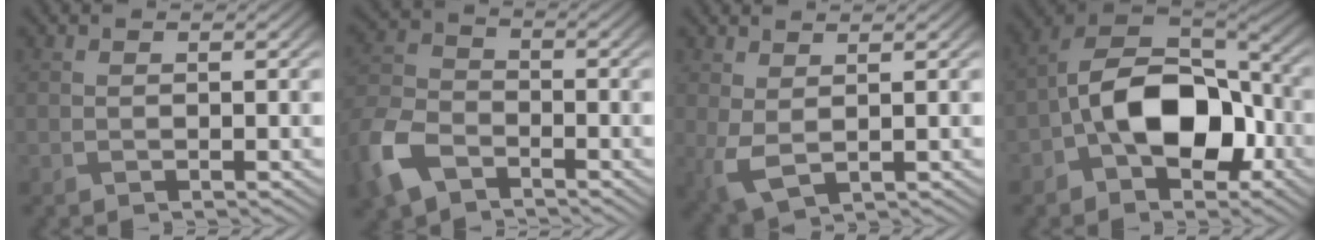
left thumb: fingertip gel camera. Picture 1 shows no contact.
{"total": 8.6, "force": [-5.0, 5.2, 4.6], "torque": [-0.125, -0.014, -0.116]}
{"total": 3.7, "force": [0.9, 1.9, 3.0], "torque": [-0.084, -0.004, 0.018]}
{"total": 12.7, "force": [-3.4, 7.7, 9.5], "torque": [-0.169, 0.008, -0.080]}